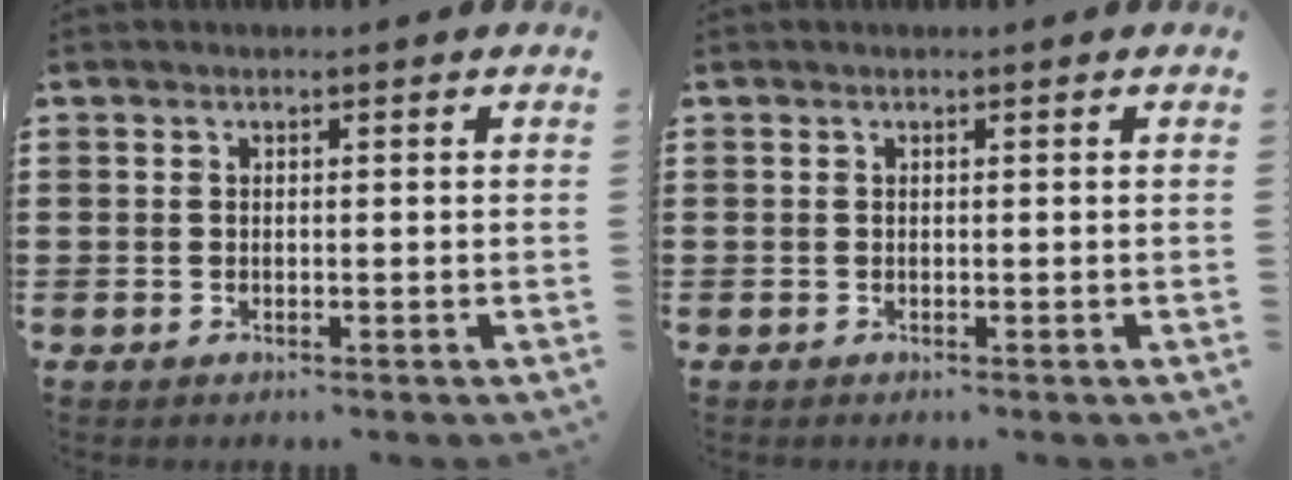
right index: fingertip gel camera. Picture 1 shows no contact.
{"total": 0.0}